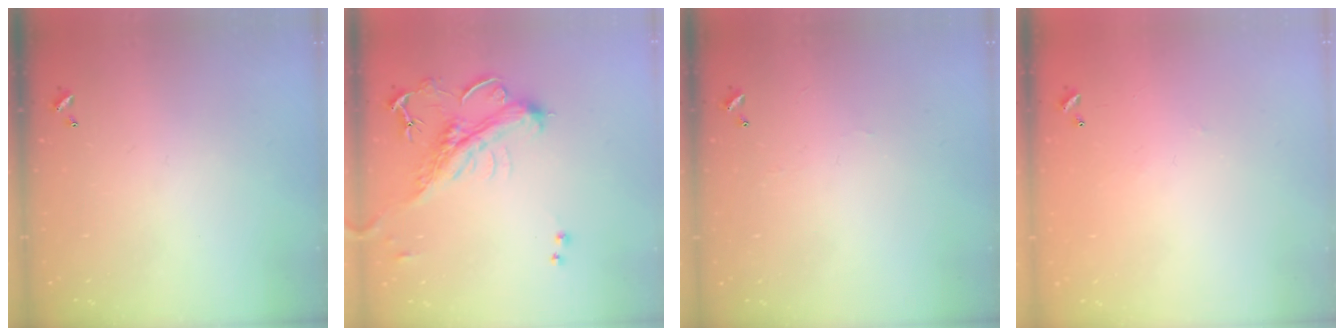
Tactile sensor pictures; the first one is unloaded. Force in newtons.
{"total": 2.3, "press": 1.9, "slide": 1.3}
{"total": 0.8, "press": 0.7, "slide": 0.5}
{"total": 7.4, "press": 7.4, "slide": 0.6}